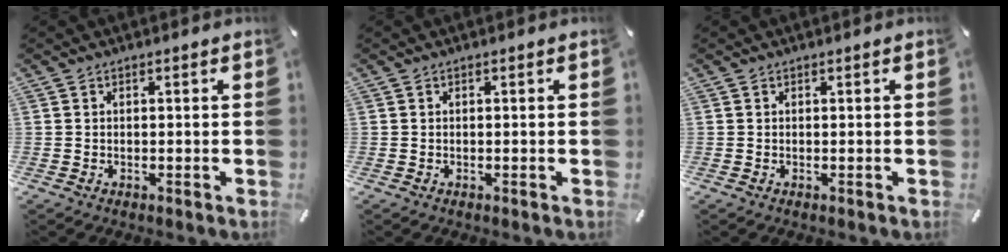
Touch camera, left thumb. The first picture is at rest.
{"total": 0.0}
{"total": 0.0}